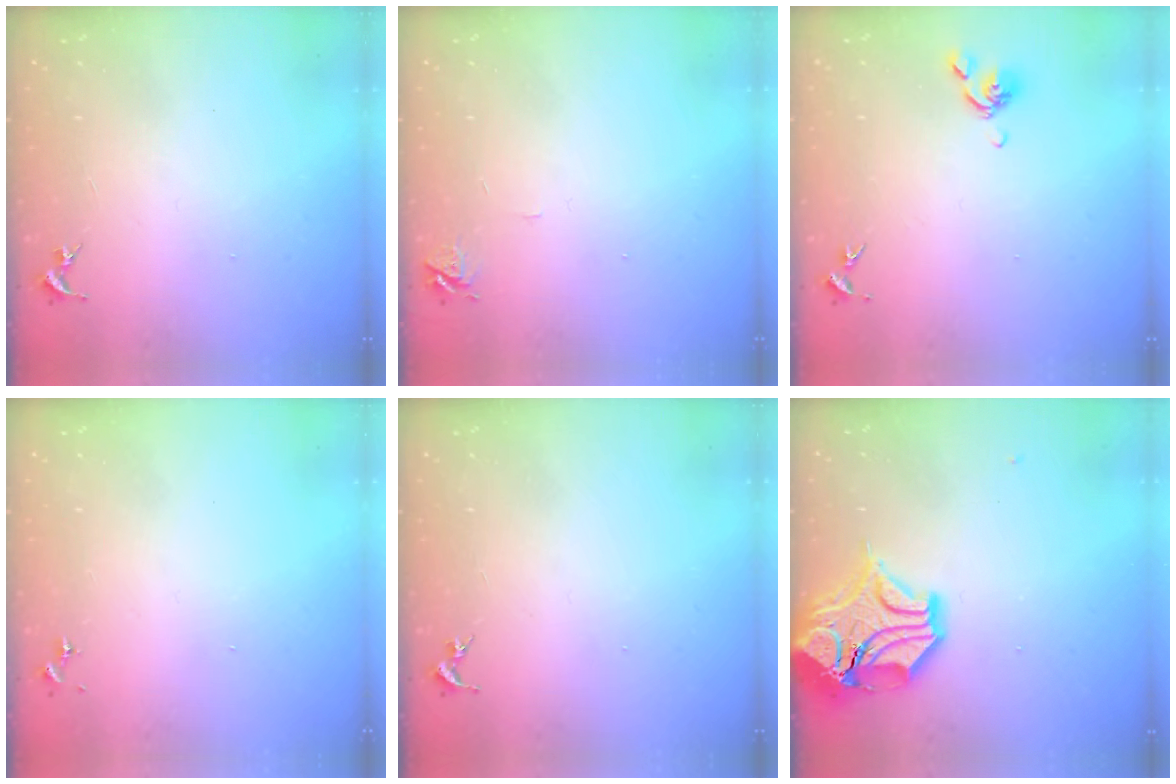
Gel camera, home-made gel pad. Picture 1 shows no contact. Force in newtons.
{"total": 5.8, "press": 5.8, "slide": 0.7}
{"total": 6.8, "press": 6.7, "slide": 0.9}
{"total": 0.0}
{"total": 0.0}
{"total": 16.7, "press": 16.5, "slide": 2.5}